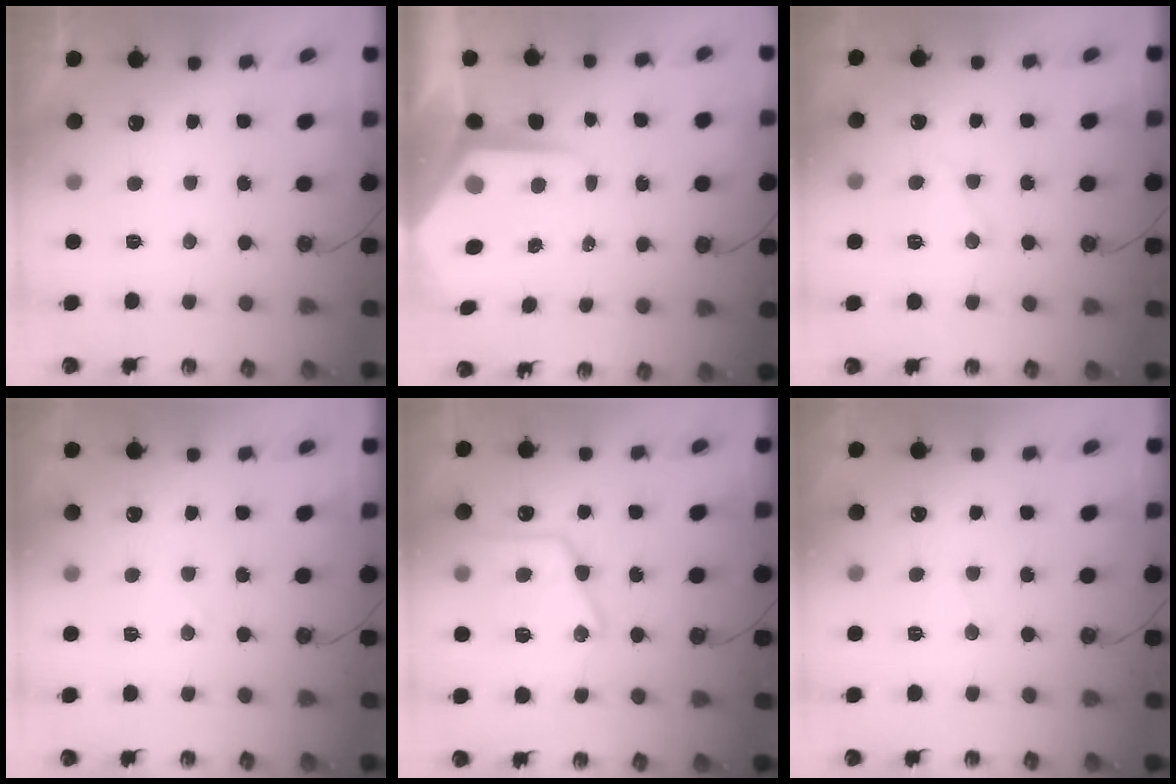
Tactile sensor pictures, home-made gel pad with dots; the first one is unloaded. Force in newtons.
{"total": 9.0, "press": 9.0, "slide": 0.9}
{"total": 10.6, "press": 10.6, "slide": 0.9}
{"total": 5.5, "press": 5.5, "slide": 0.5}
{"total": 18.7, "press": 18.7, "slide": 1.1}
{"total": 6.0, "press": 6.0, "slide": 0.3}